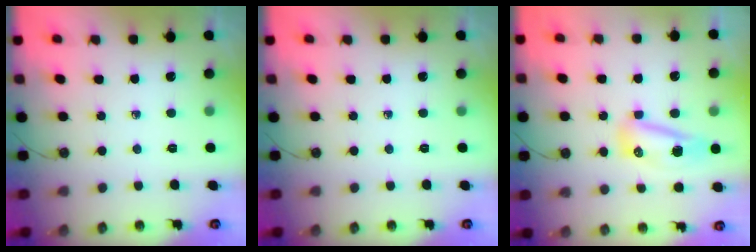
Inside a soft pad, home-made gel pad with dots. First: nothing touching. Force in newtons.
{"total": 0.0}
{"total": 11.8, "press": 10.1, "slide": 6.0}